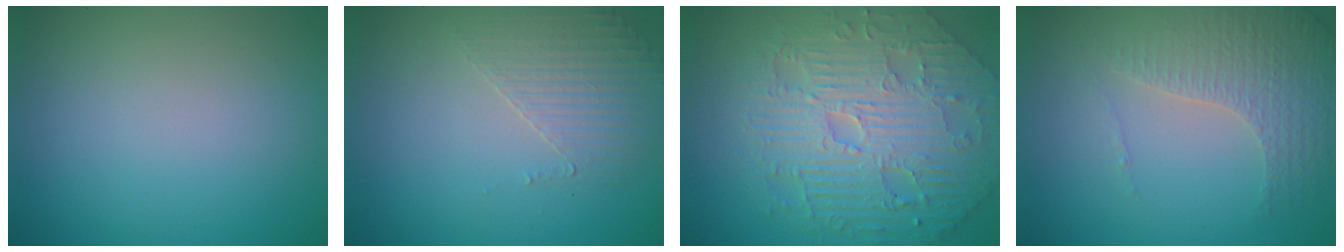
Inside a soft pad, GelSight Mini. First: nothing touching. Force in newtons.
{"total": 1.8, "press": 1.2, "slide": 1.3}
{"total": 6.9, "press": 5.9, "slide": 3.5}
{"total": 4.3, "press": 3.0, "slide": 3.1}